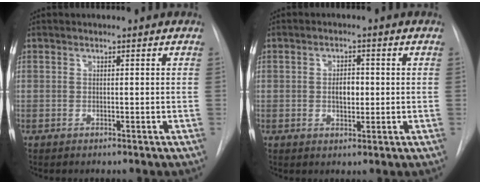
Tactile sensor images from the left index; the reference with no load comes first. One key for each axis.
{"total": 3.2, "fx": -0.2, "fy": 1.7, "fz": 2.7, "tx": -0.041, "ty": 0.000, "tz": 0.000}